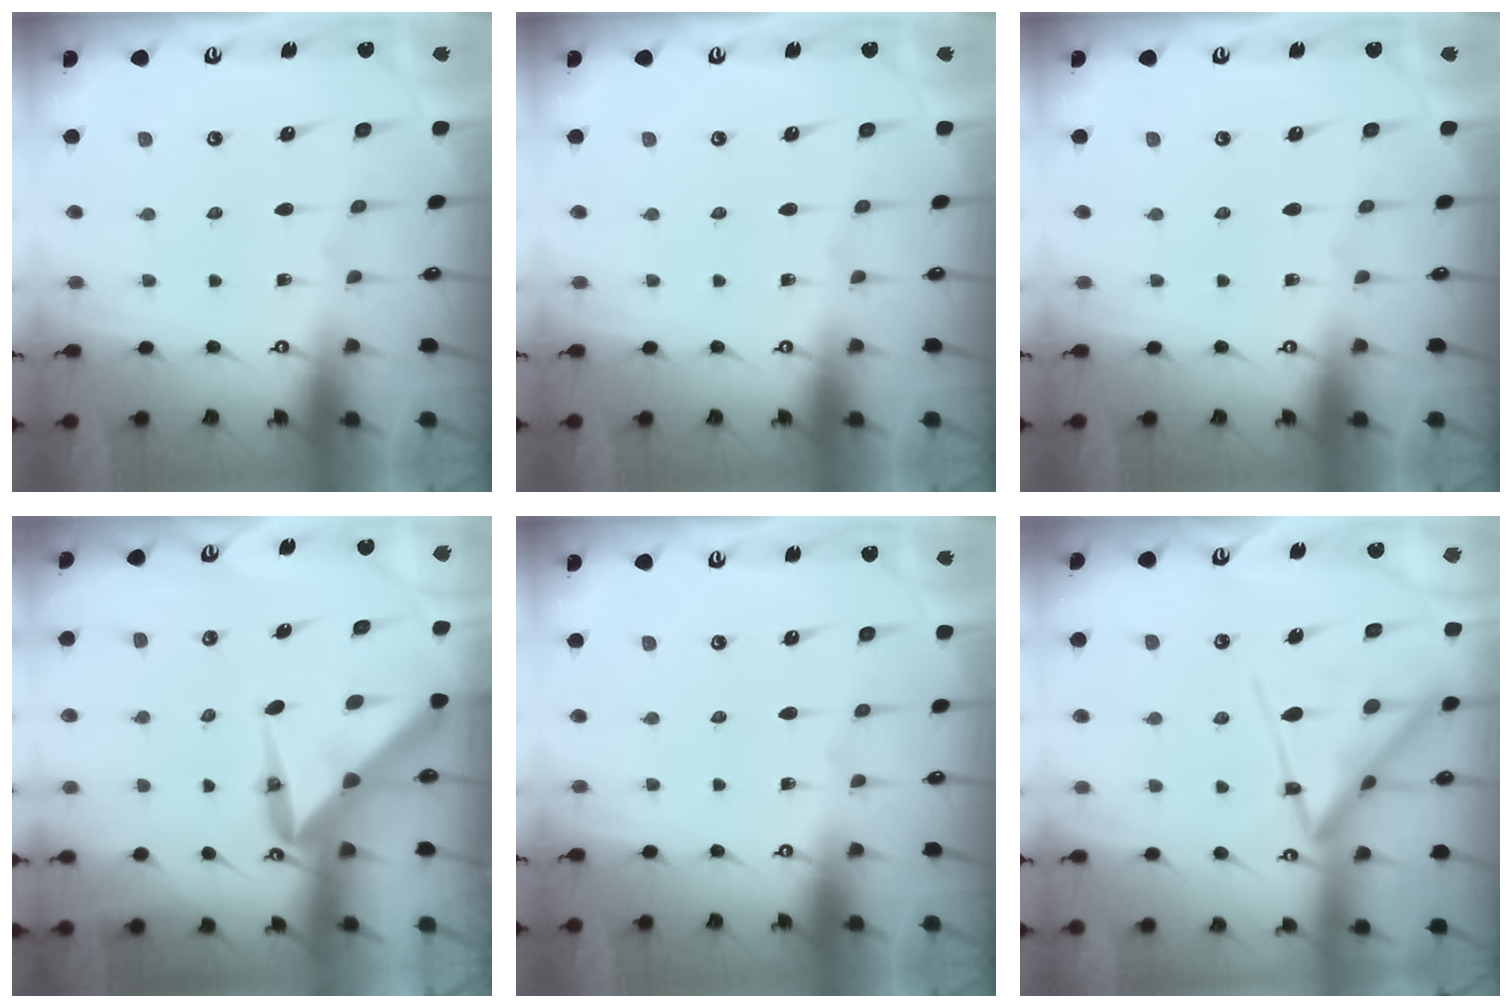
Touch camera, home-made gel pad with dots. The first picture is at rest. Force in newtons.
{"total": 0.0}
{"total": 0.0}
{"total": 8.4, "press": 8.4, "slide": 0.7}
{"total": 0.0}
{"total": 16.4, "press": 16.3, "slide": 1.4}